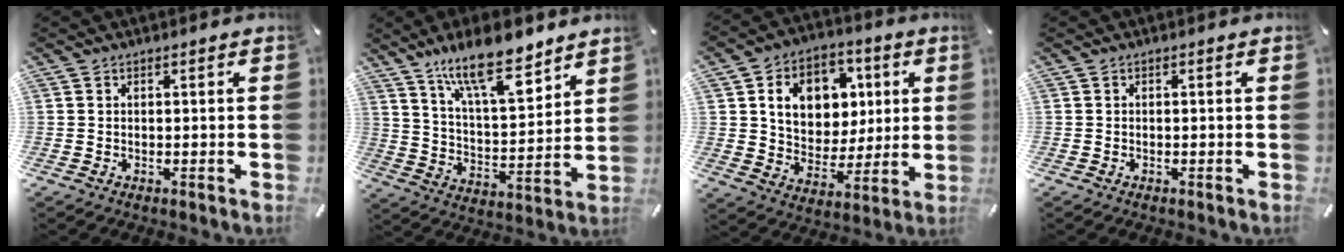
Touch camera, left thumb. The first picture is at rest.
{"total": 16.8, "force": [12.7, 6.1, 9.1], "torque": [-0.158, -0.072, 0.221]}
{"total": 14.0, "force": [4.2, 11.6, 6.5], "torque": [-0.105, -0.004, 0.085]}
{"total": 0.0}